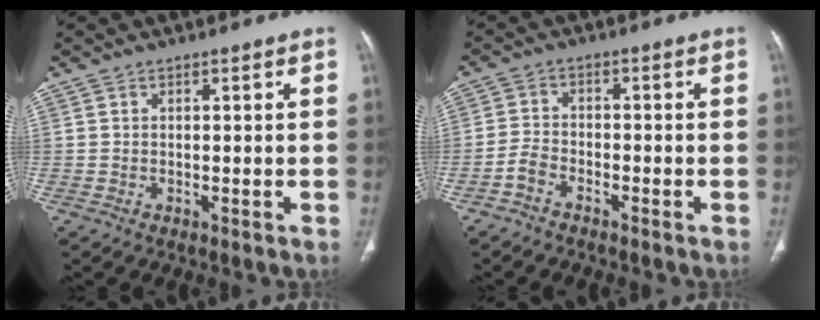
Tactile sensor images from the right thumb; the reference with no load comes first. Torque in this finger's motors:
{"motor_torque": [-0.17, -0.14, -0.26, 0.09, 0.01]}